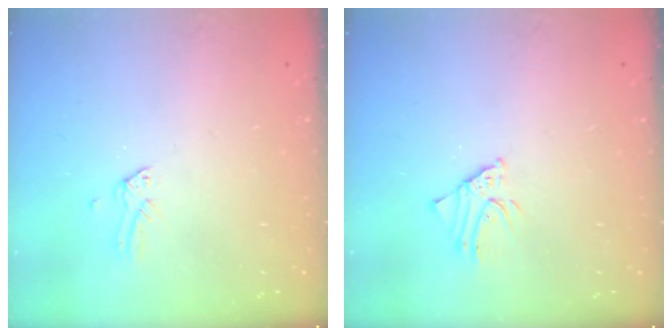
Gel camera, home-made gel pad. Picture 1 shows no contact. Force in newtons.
{"total": 2.5, "press": 2.5, "slide": 0.2}